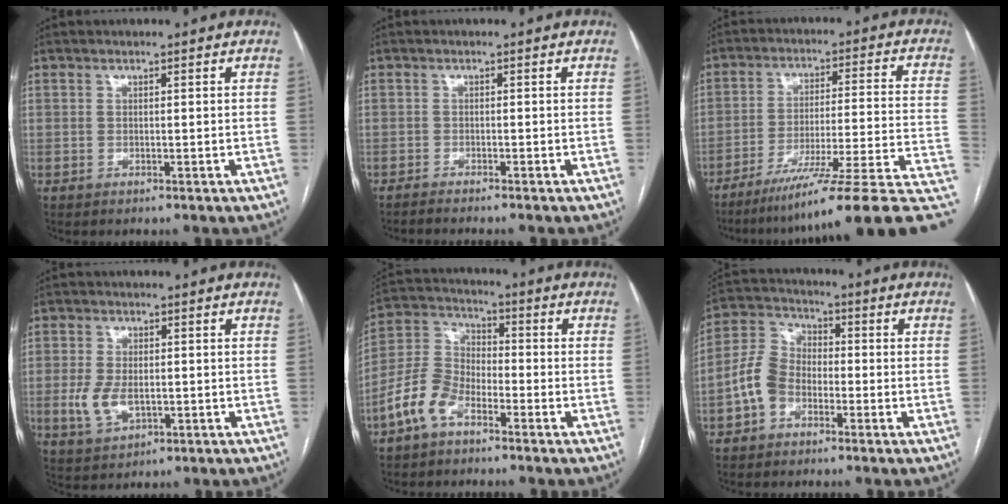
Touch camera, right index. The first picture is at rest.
{"total": 3.8, "force": [-3.4, -0.1, 1.8], "torque": [-0.019, -0.003, -0.049]}
{"total": 21.1, "force": [-14.5, -0.6, 15.4], "torque": [-0.147, 0.010, -0.223]}
{"total": 5.7, "force": [-0.9, 3.1, 4.7], "torque": [-0.106, -0.003, -0.010]}
{"total": 8.3, "force": [-4.9, 4.5, 5.0], "torque": [-0.129, 0.017, -0.106]}
{"total": 7.2, "force": [-2.8, 5.1, 4.2], "torque": [-0.104, 0.027, -0.063]}